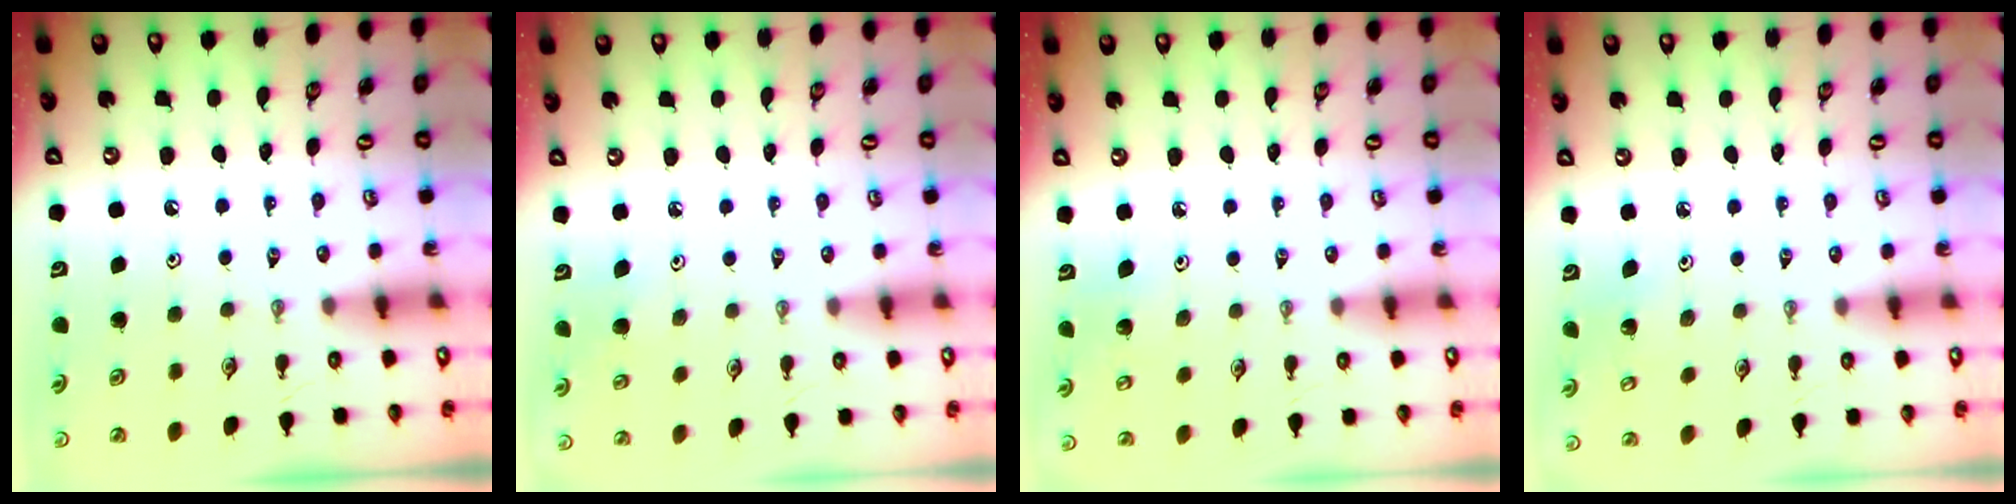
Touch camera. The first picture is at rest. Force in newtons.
{"total": 4.1, "press": 4.1, "slide": 0.4}
{"total": 4.0, "press": 3.9, "slide": 0.9}
{"total": 3.5, "press": 3.5, "slide": 0.2}